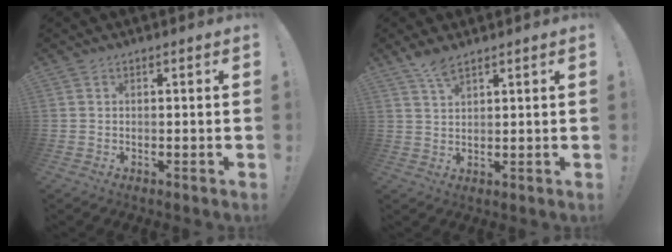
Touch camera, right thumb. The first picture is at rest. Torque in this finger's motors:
{"motor_torque": [-0.60, 0.56, 0.42, 0.22, -0.01]}